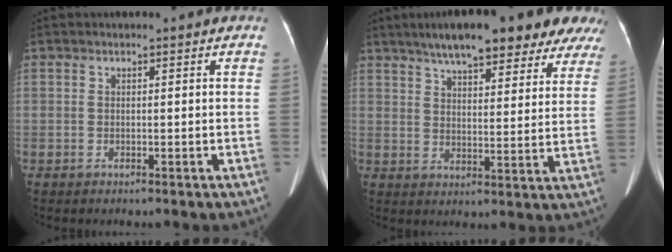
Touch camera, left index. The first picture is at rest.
{"total": 20.5, "force": [16.3, 4.9, 11.4], "torque": [-0.156, 0.036, 0.208]}